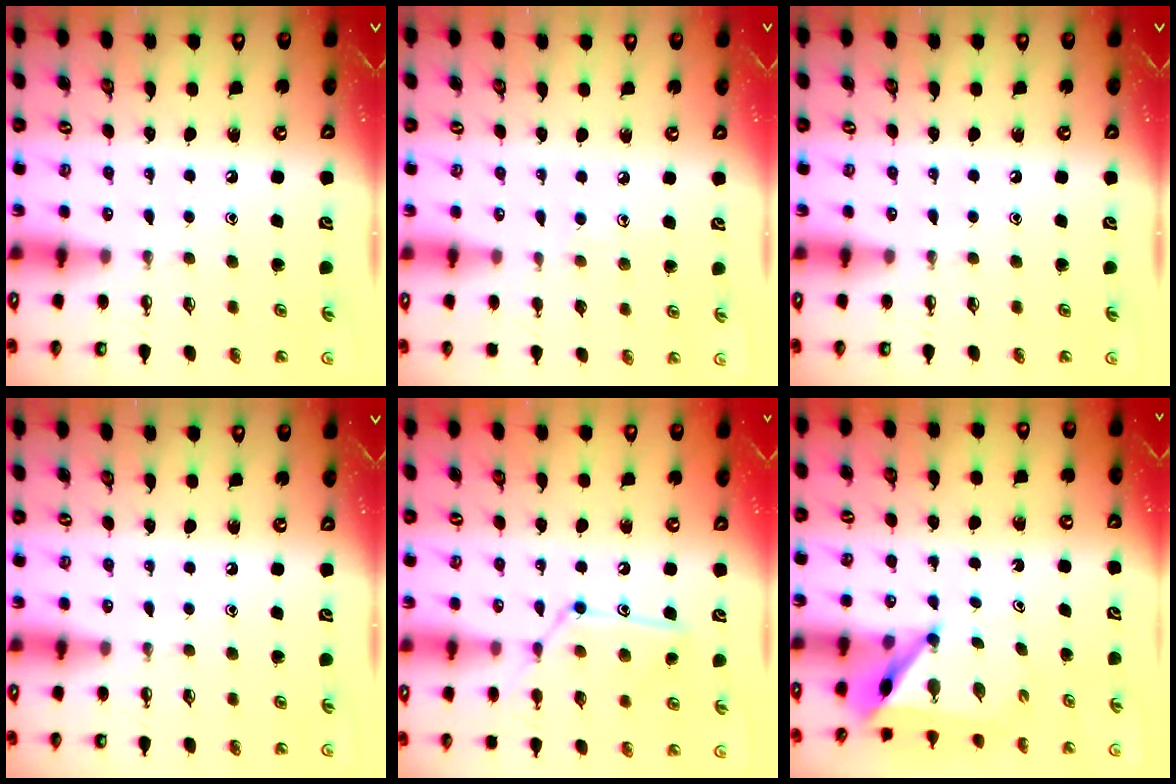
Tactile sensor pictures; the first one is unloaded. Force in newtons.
{"total": 5.0, "press": 5.0, "slide": 0.4}
{"total": 0.0}
{"total": 0.0}
{"total": 13.8, "press": 13.8, "slide": 1.0}
{"total": 5.4, "press": 5.4, "slide": 0.4}